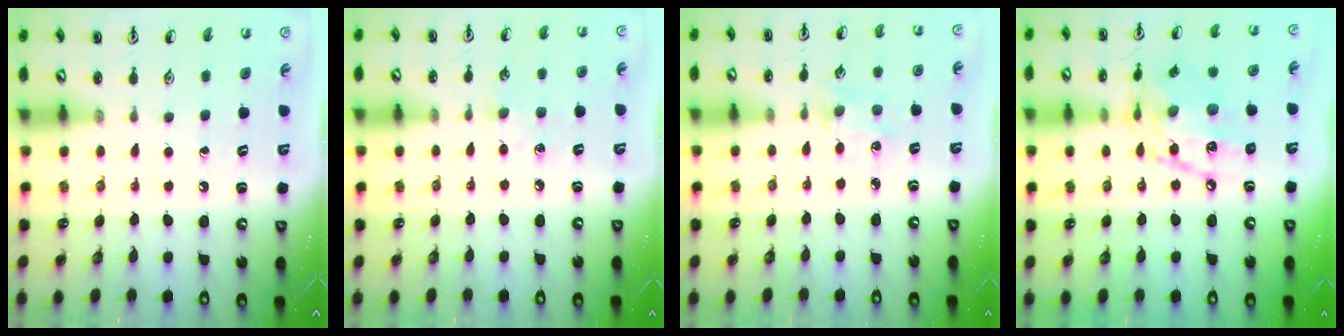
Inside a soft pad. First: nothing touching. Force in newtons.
{"total": 5.5, "press": 5.4, "slide": 0.7}
{"total": 1.2, "press": 1.2, "slide": 0.2}
{"total": 13.8, "press": 13.7, "slide": 1.0}